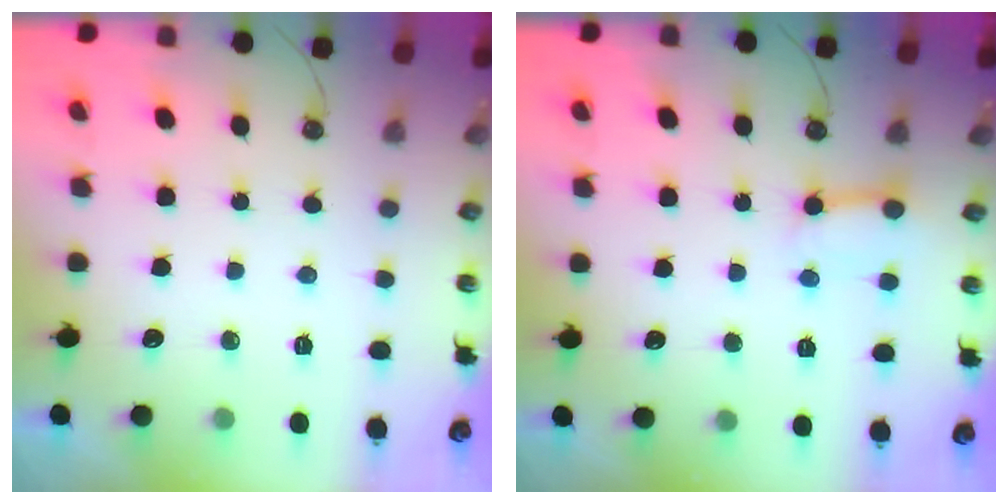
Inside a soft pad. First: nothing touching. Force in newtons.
{"total": 5.9, "press": 5.9, "slide": 0.3}